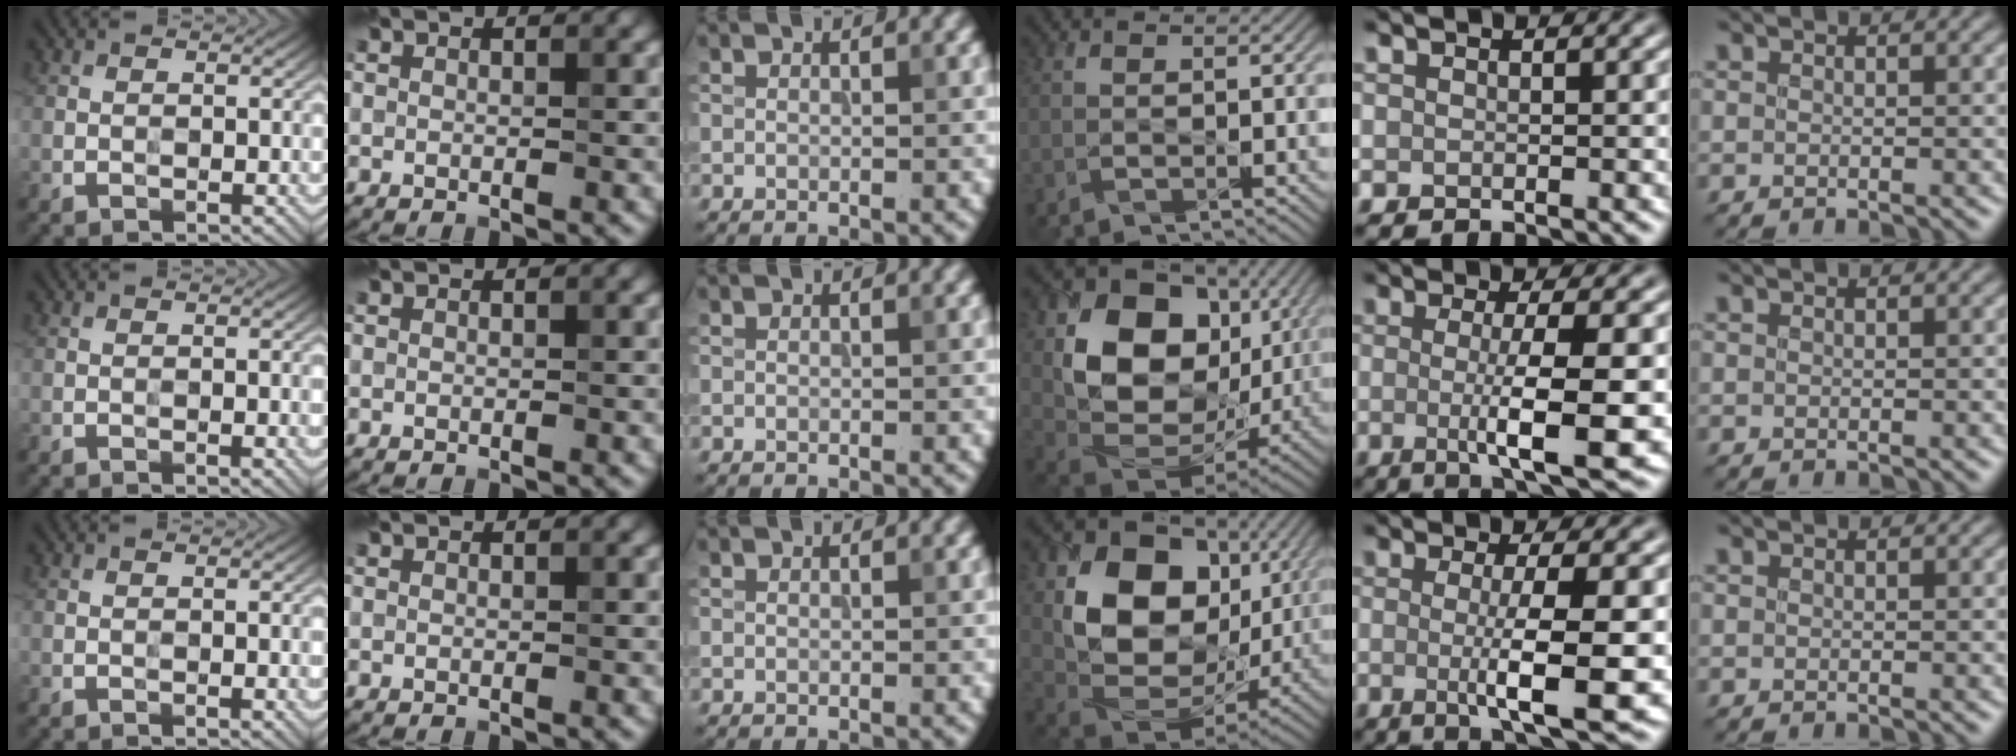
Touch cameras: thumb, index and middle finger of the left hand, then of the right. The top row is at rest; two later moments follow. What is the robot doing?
{"motion": "wipe", "object": "measuring cup"}